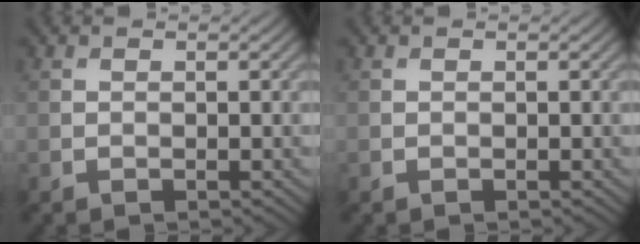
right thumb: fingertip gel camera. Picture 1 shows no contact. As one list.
[{"total": 0.0}]